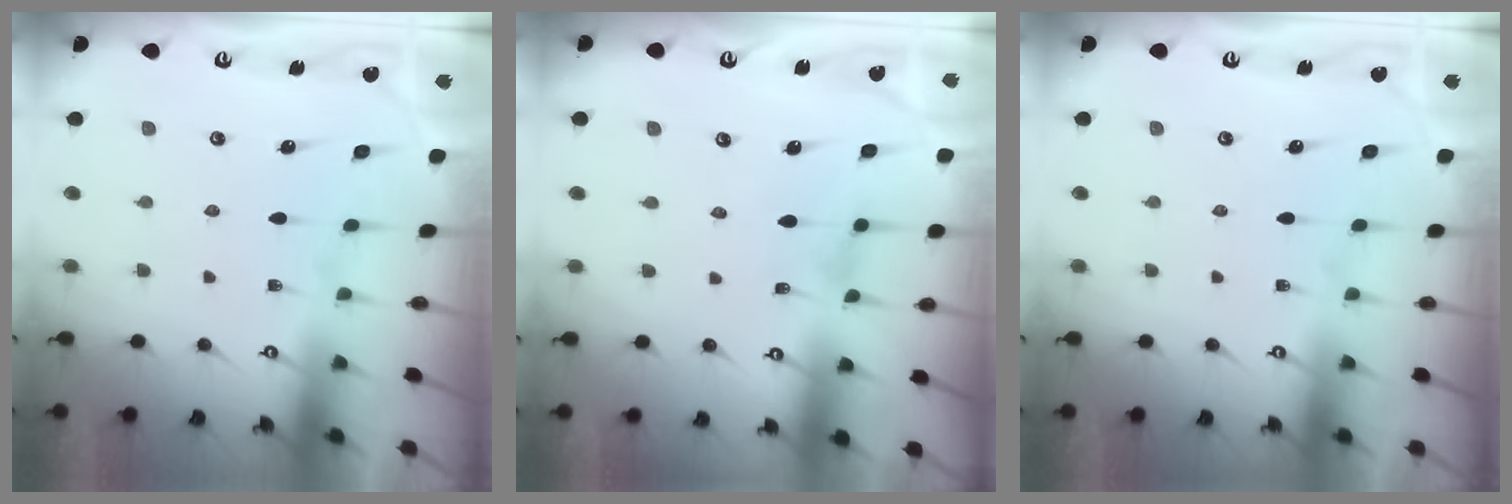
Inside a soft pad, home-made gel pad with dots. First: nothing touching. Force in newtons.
{"total": 0.6, "press": 0.5, "slide": 0.2}
{"total": 0.0}